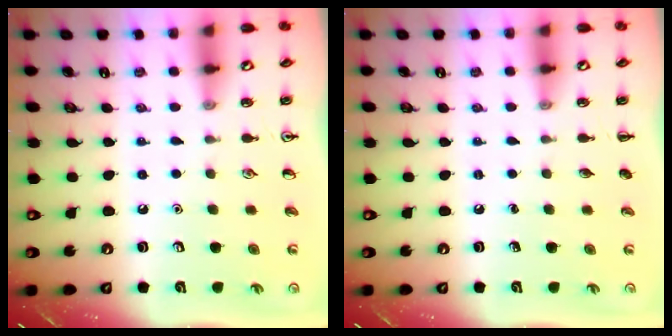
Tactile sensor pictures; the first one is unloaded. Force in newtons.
{"total": 0.0}